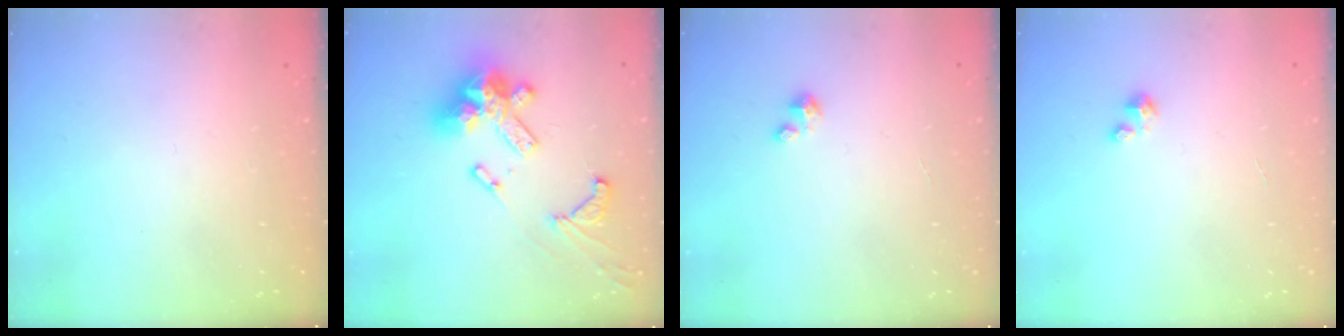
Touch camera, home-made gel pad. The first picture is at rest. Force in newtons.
{"total": 18.7, "press": 18.6, "slide": 1.9}
{"total": 0.6, "press": 0.6, "slide": 0.3}
{"total": 0.6, "press": 0.6, "slide": 0.3}